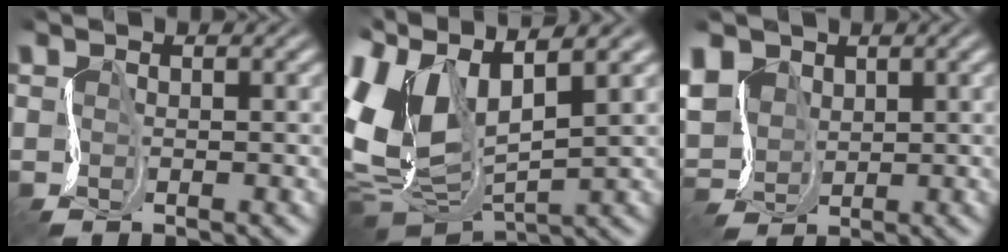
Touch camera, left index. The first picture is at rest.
{"total": 10.4, "force": [2.6, 5.6, 8.3], "torque": [-0.202, -0.005, 0.049]}
{"total": 4.5, "force": [1.2, 3.7, 2.3], "torque": [-0.066, 0.005, 0.016]}